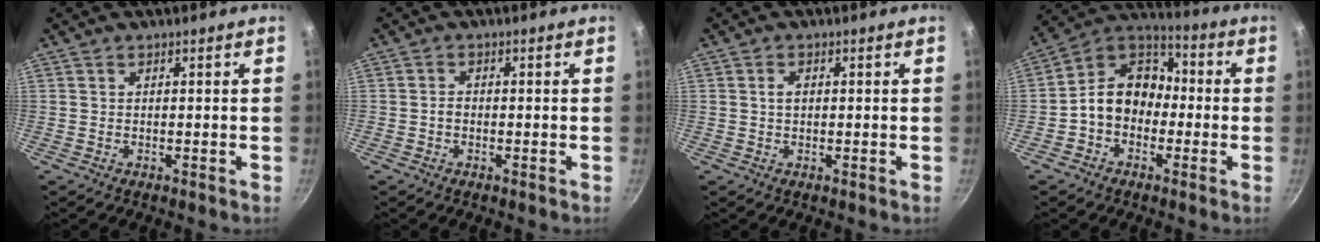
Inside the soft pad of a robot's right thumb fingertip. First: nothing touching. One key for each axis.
{"total": 1.4, "fx": -0.4, "fy": 1.0, "fz": 0.8, "tx": -0.010, "ty": 0.009, "tz": -0.009}
{"total": 1.7, "fx": 0.2, "fy": 1.2, "fz": 1.2, "tx": -0.017, "ty": 0.003, "tz": 0.003}
{"total": 12.0, "fx": -2.2, "fy": 9.5, "fz": 7.0, "tx": -0.075, "ty": 0.052, "tz": -0.062}